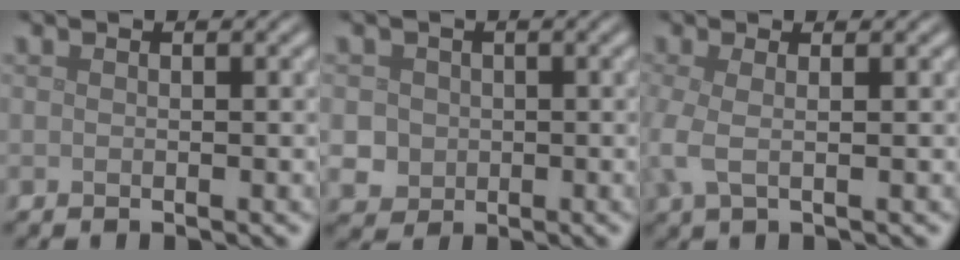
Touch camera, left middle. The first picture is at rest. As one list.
[{"total": 2.8, "force": [0.1, 2.7, 0.8], "torque": [-0.005, 0.004, -0.001]}, {"total": 2.7, "force": [-0.1, 0.9, 2.5], "torque": [-0.065, -0.002, -0.007]}]